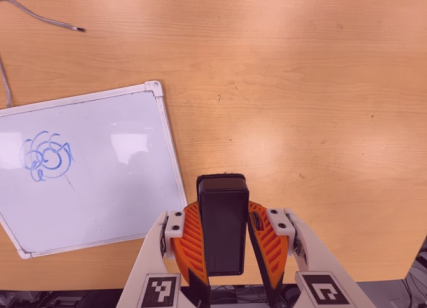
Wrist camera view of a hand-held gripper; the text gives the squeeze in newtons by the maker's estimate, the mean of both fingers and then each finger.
{"total": 8.9, "left": 7.7, "right": 10.1}